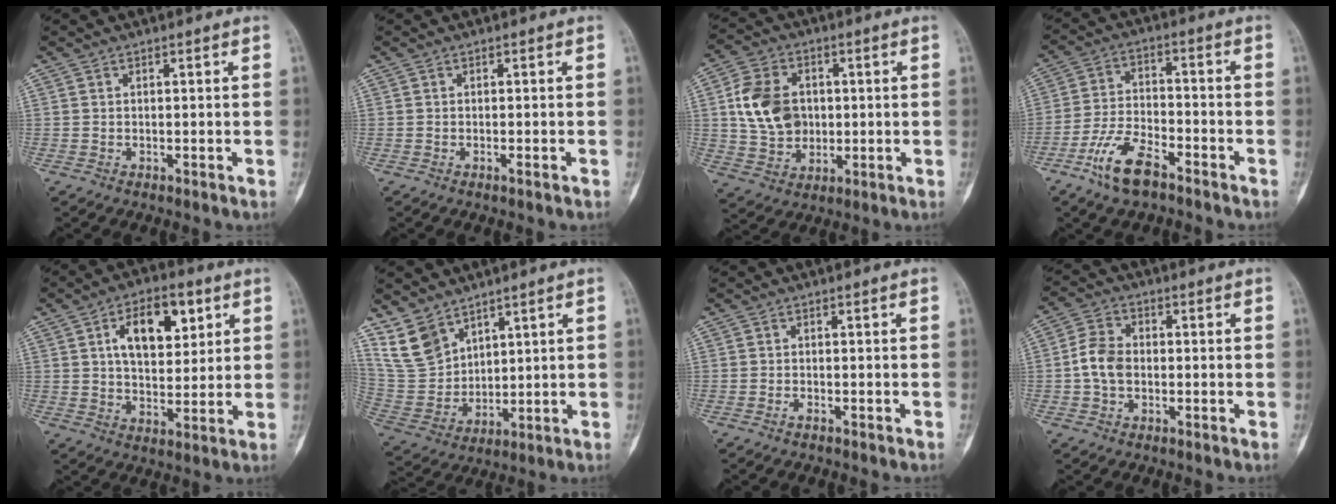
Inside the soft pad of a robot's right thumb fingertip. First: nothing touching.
{"total": 0.8, "force": [-0.5, 0.0, 0.6], "torque": [-0.009, 0.000, -0.008]}
{"total": 12.0, "force": [1.4, 9.3, 7.4], "torque": [-0.114, 0.002, 0.028]}
{"total": 9.8, "force": [-6.4, 4.0, 6.2], "torque": [-0.126, 0.032, -0.125]}
{"total": 12.7, "force": [4.7, 7.0, 9.5], "torque": [-0.113, -0.009, 0.074]}
{"total": 9.8, "force": [7.0, 5.9, 3.5], "torque": [-0.058, -0.036, 0.165]}
{"total": 0.6, "force": [-0.5, 0.2, 0.3], "torque": [-0.009, 0.005, -0.010]}
{"total": 6.3, "force": [-0.7, 4.6, 4.2], "torque": [-0.077, 0.017, -0.021]}